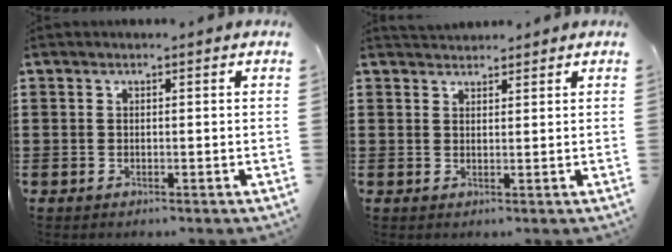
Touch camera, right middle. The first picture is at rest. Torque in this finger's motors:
{"motor_torque": [0.24, -0.15, 0.01, -0.01]}